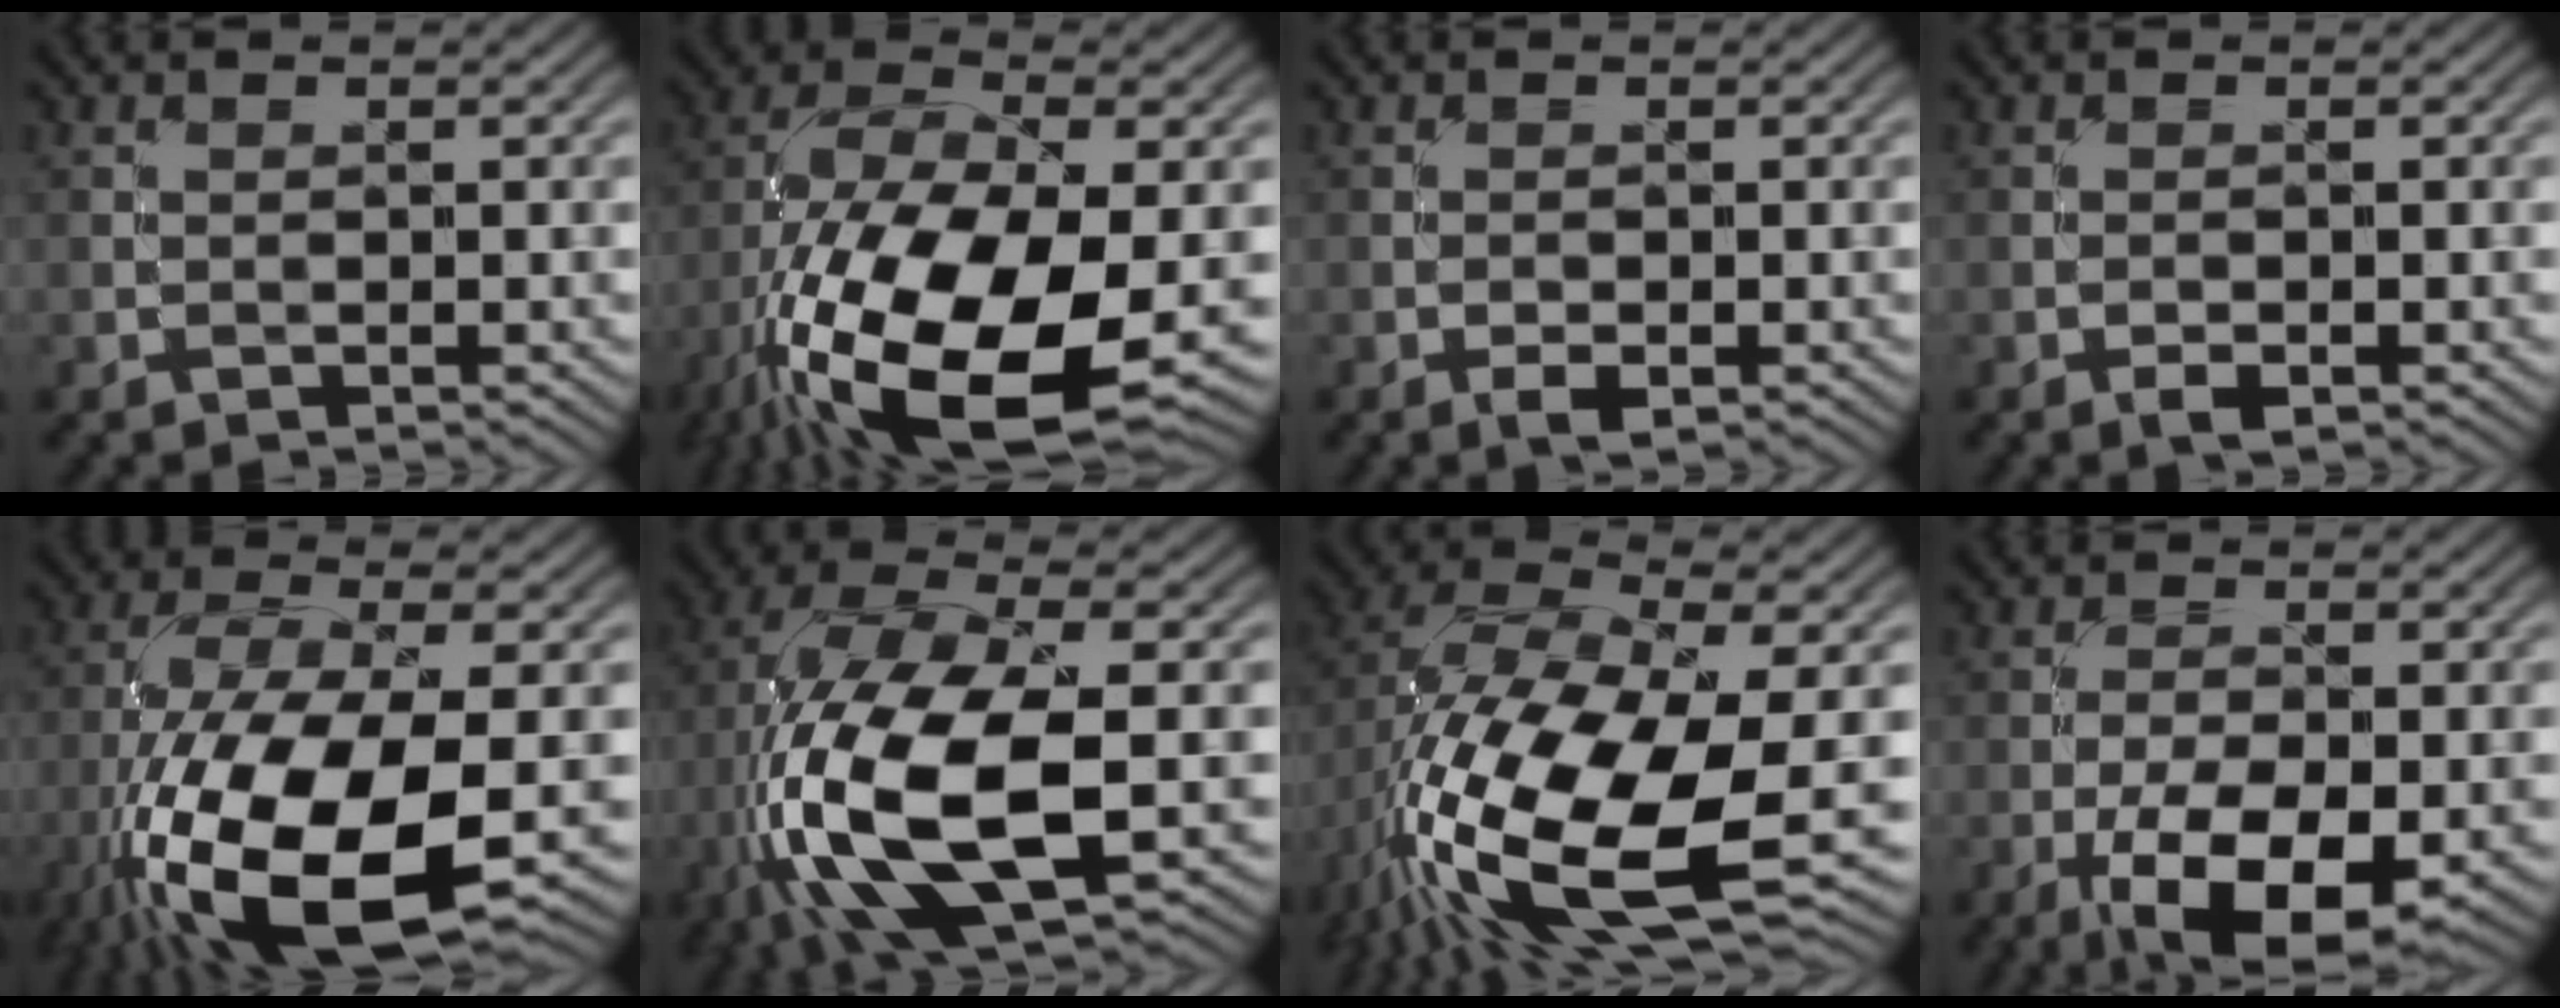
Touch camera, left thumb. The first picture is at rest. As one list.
[{"total": 18.5, "force": [-7.4, 7.8, 15.1], "torque": [-0.315, -0.032, -0.130]}, {"total": 1.6, "force": [-0.8, 0.6, 1.2], "torque": [-0.019, 0.000, -0.017]}, {"total": 1.2, "force": [-0.7, 0.4, 0.8], "torque": [-0.013, 0.000, -0.014]}, {"total": 17.0, "force": [-6.8, 6.3, 14.3], "torque": [-0.307, -0.032, -0.122]}, {"total": 15.8, "force": [-4.0, 6.6, 13.8], "torque": [-0.316, -0.010, -0.071]}, {"total": 17.7, "force": [-5.2, 7.9, 15.0], "torque": [-0.321, -0.027, -0.089]}, {"total": 10.2, "force": [-4.5, 4.1, 8.1], "torque": [-0.149, -0.015, -0.075]}]